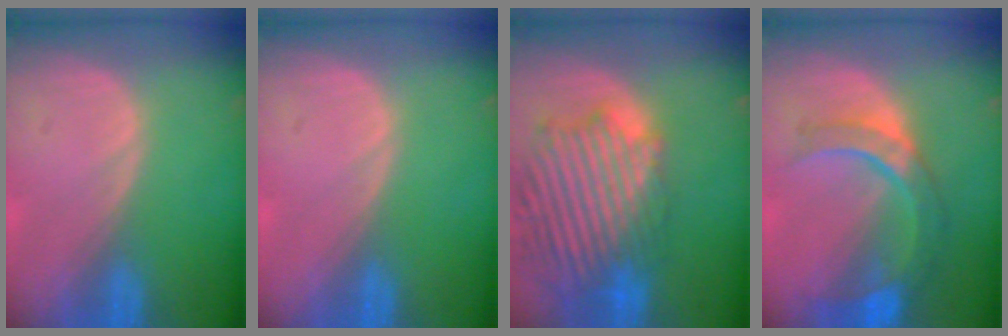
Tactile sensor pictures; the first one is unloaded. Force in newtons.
{"total": 0.0}
{"total": 14.1, "press": 12.0, "slide": 7.3}
{"total": 8.9, "press": 7.9, "slide": 4.0}